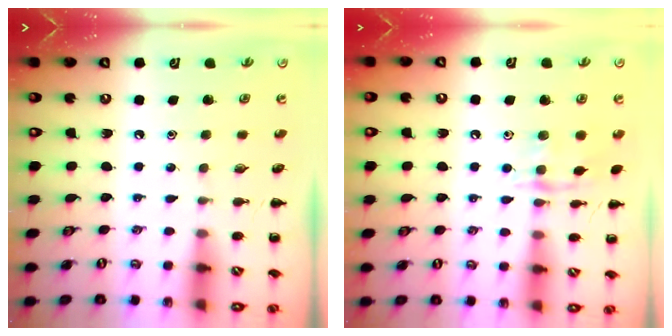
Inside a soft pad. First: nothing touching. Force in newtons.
{"total": 9.8, "press": 9.8, "slide": 0.7}